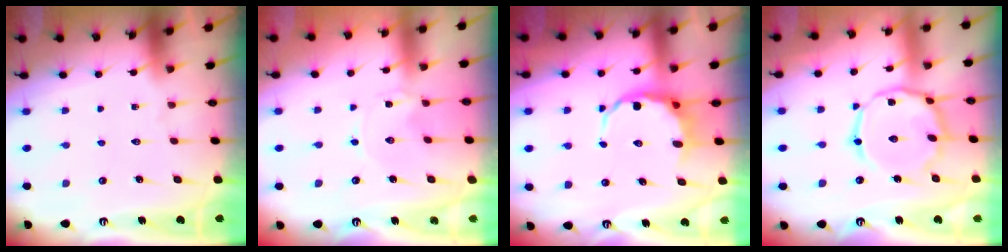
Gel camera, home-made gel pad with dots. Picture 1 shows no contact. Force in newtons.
{"total": 0.0}
{"total": 7.4, "press": 7.2, "slide": 1.8}
{"total": 14.0, "press": 13.9, "slide": 0.9}